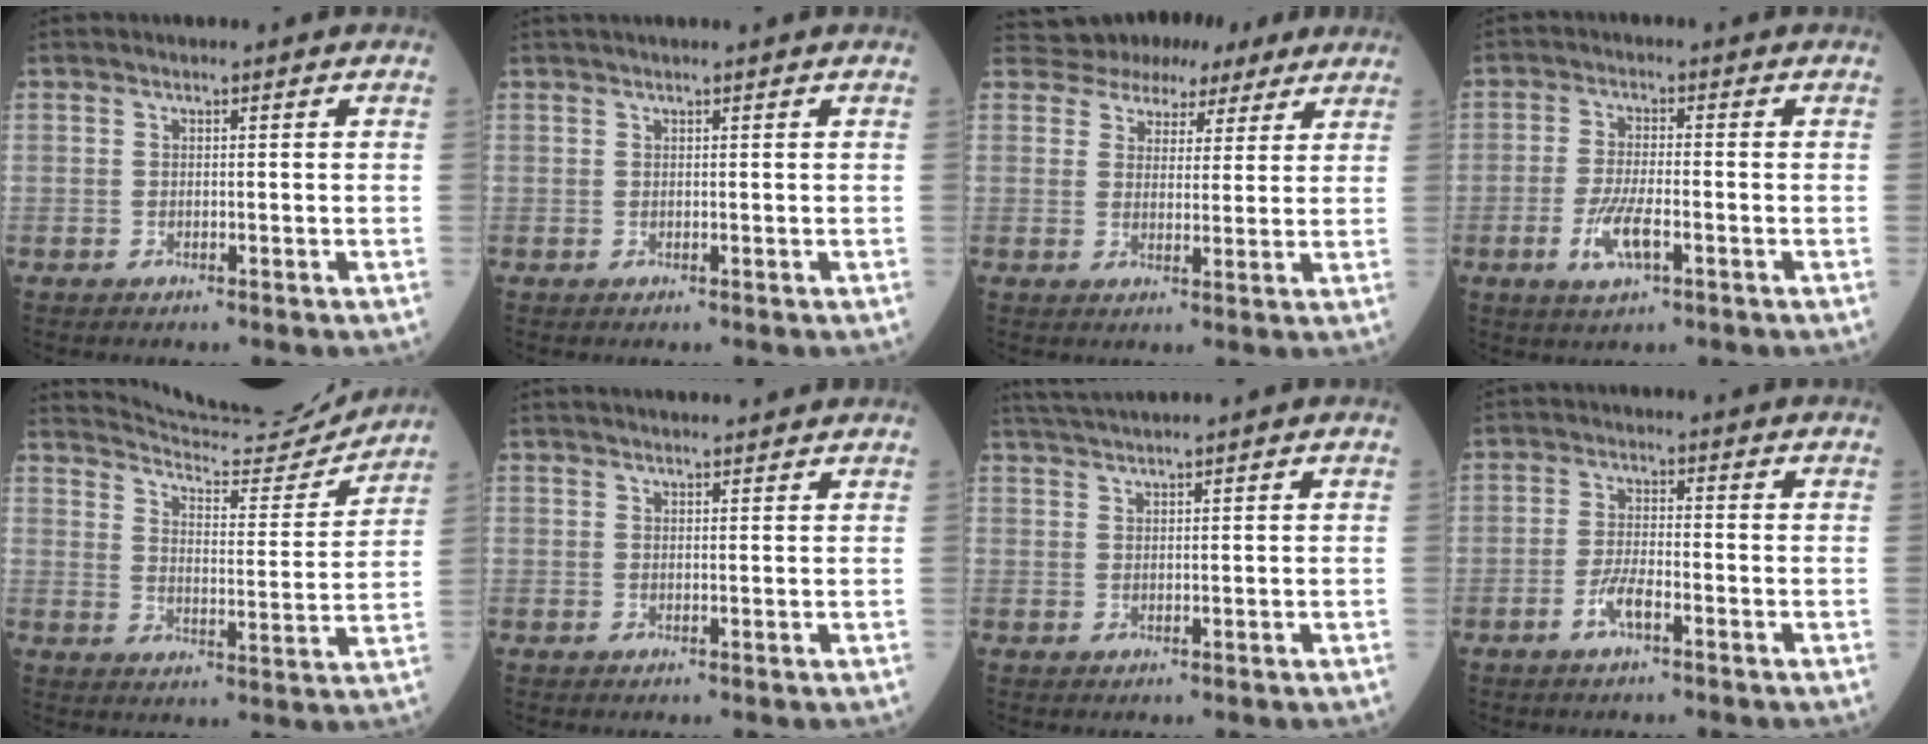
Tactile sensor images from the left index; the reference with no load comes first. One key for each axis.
{"total": 3.3, "fx": 2.9, "fy": -0.5, "fz": 1.3, "tx": -0.013, "ty": 0.024, "tz": 0.042}
{"total": 9.8, "fx": 8.4, "fy": 4.7, "fz": 1.6, "tx": -0.017, "ty": 0.030, "tz": 0.104}
{"total": 5.2, "fx": -2.0, "fy": 1.4, "fz": 4.6, "tx": -0.101, "ty": -0.007, "tz": -0.036}
{"total": 15.6, "fx": 15.4, "fy": -0.1, "fz": 2.3, "tx": -0.044, "ty": -0.044, "tz": 0.214}
{"total": 7.5, "fx": 7.0, "fy": 0.6, "fz": 2.6, "tx": -0.034, "ty": 0.027, "tz": 0.088}
{"total": 4.7, "fx": 4.2, "fy": -1.1, "fz": 1.7, "tx": -0.031, "ty": 0.024, "tz": 0.081}
{"total": 3.2, "fx": -1.7, "fy": 0.6, "fz": 2.6, "tx": -0.059, "ty": -0.002, "tz": -0.036}